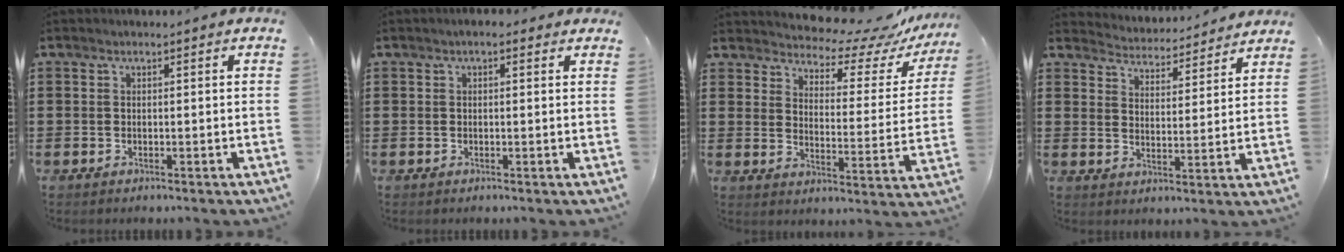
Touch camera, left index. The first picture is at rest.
{"total": 1.1, "force": [0.2, 0.5, 0.9], "torque": [-0.018, 0.006, 0.002]}
{"total": 7.0, "force": [6.6, 1.5, 1.7], "torque": [-0.046, -0.054, 0.110]}
{"total": 4.1, "force": [4.1, 0.0, -0.5], "torque": [-0.014, -0.034, 0.067]}